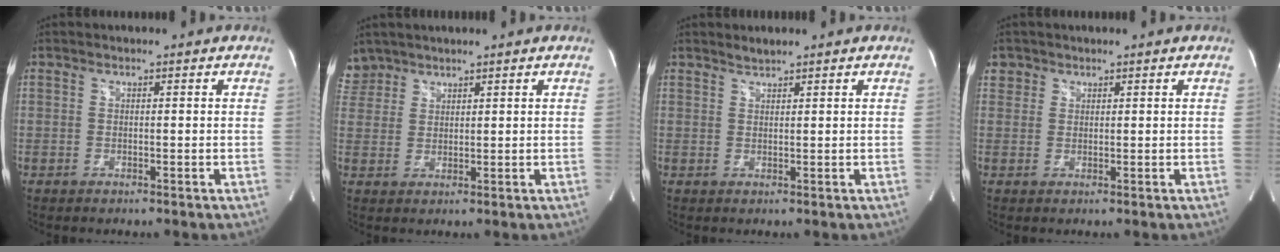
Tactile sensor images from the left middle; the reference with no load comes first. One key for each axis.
{"total": 3.9, "fx": 3.3, "fy": 2.0, "fz": -0.4, "tx": 0.010, "ty": 0.011, "tz": 0.070}
{"total": 1.1, "fx": 1.1, "fy": 0.0, "fz": 0.2, "tx": -0.007, "ty": 0.003, "tz": 0.024}
{"total": 1.8, "fx": 1.0, "fy": 1.4, "fz": -0.1, "tx": 0.017, "ty": 0.004, "tz": 0.013}